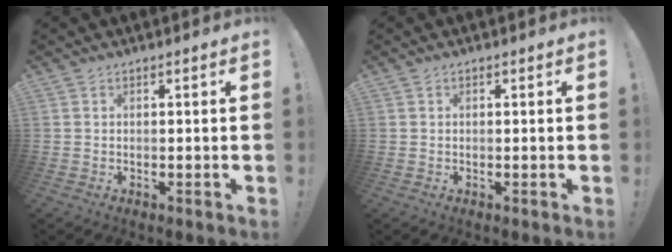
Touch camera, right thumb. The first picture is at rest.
{"total": 0.0}